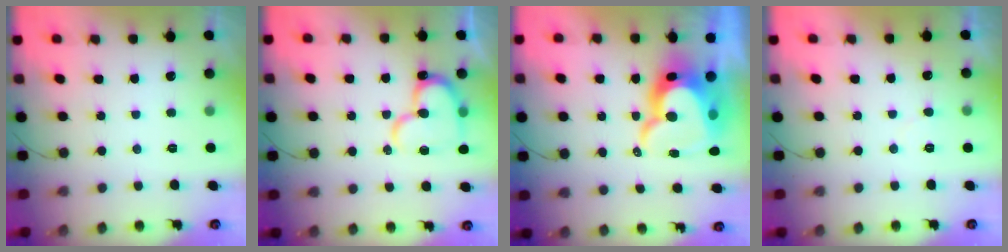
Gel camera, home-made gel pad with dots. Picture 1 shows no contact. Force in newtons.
{"total": 15.6, "press": 15.5, "slide": 1.4}
{"total": 18.6, "press": 18.6, "slide": 1.3}
{"total": 4.0, "press": 4.0, "slide": 0.5}